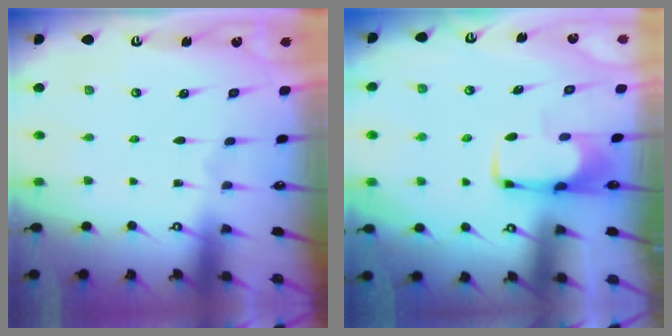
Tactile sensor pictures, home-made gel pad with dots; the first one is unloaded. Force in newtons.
{"total": 1.8, "press": 1.8, "slide": 0.5}